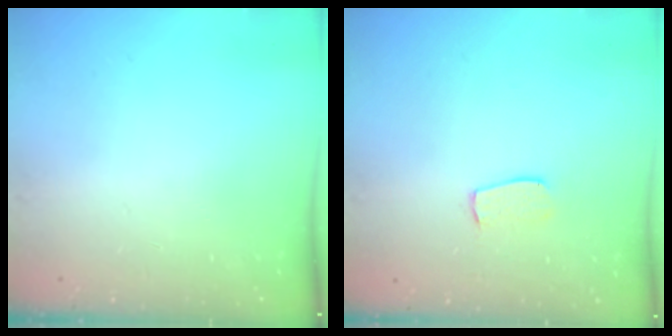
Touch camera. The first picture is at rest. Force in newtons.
{"total": 6.1, "press": 6.1, "slide": 0.3}